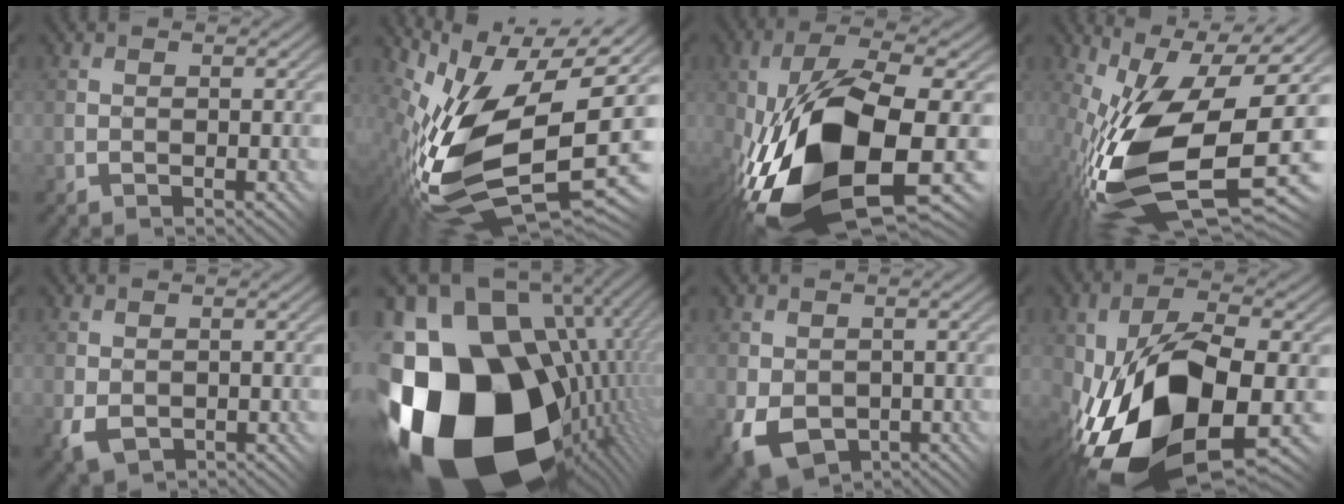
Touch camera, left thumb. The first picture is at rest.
{"total": 14.5, "force": [-1.3, 5.8, 13.2], "torque": [-0.267, -0.010, -0.021]}
{"total": 16.9, "force": [-4.3, 7.4, 14.6], "torque": [-0.304, -0.014, -0.062]}
{"total": 17.5, "force": [-4.0, 6.3, 15.8], "torque": [-0.309, -0.022, -0.075]}
{"total": 3.1, "force": [-1.0, 2.2, 2.0], "torque": [-0.047, -0.012, -0.017]}
{"total": 21.3, "force": [-4.3, 14.5, 14.9], "torque": [-0.328, -0.058, -0.031]}
{"total": 6.8, "force": [-2.5, 4.9, 4.0], "torque": [-0.091, -0.024, -0.040]}
{"total": 17.9, "force": [-5.5, 8.8, 14.6], "torque": [-0.283, -0.022, -0.083]}